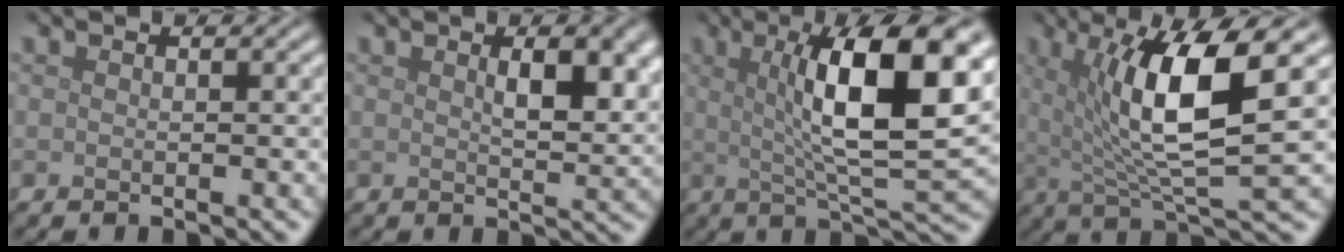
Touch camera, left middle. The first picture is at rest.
{"total": 4.5, "force": [1.5, 1.6, 3.9], "torque": [-0.059, -0.003, 0.029]}
{"total": 11.4, "force": [2.5, 2.7, 10.8], "torque": [-0.149, 0.008, 0.042]}
{"total": 9.4, "force": [2.2, 2.2, 8.9], "torque": [-0.144, -0.007, 0.042]}